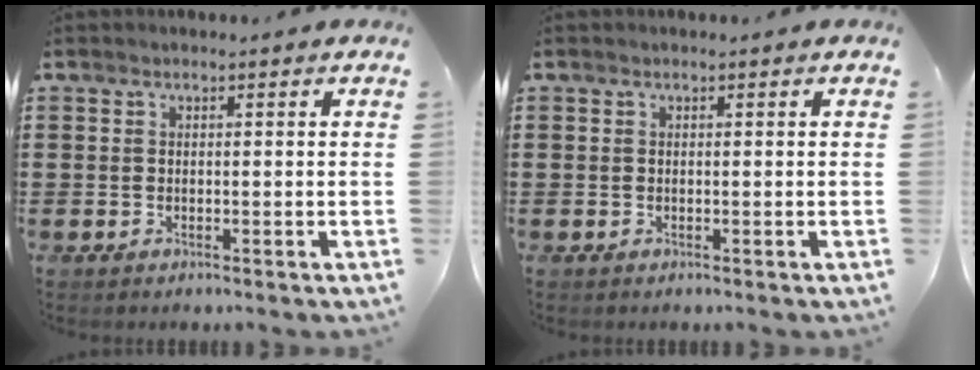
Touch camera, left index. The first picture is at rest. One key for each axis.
{"total": 0.0}